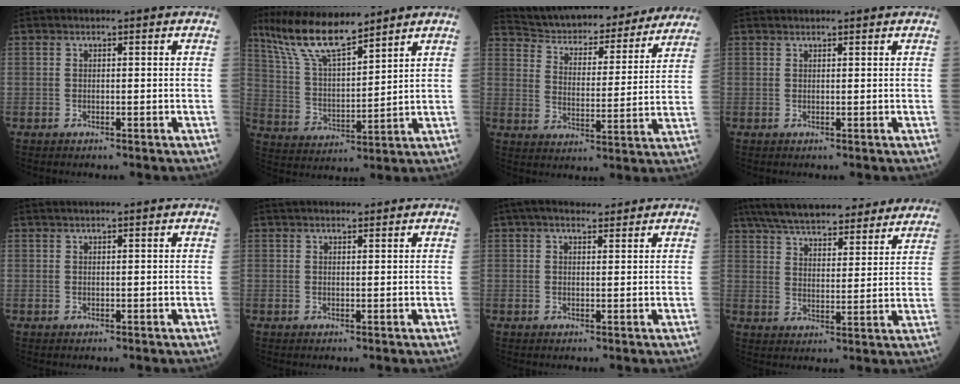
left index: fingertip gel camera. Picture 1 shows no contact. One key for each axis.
{"total": 11.9, "fx": 9.8, "fy": 2.1, "fz": 6.4, "tx": -0.125, "ty": 0.006, "tz": 0.191}
{"total": 24.0, "fx": 22.2, "fy": 5.8, "fz": 7.2, "tx": -0.111, "ty": -0.014, "tz": 0.299}
{"total": 3.3, "fx": 3.1, "fy": 0.4, "fz": 0.9, "tx": -0.004, "ty": 0.027, "tz": 0.041}
{"total": 4.5, "fx": 3.9, "fy": 0.2, "fz": 2.2, "tx": -0.021, "ty": 0.030, "tz": 0.057}
{"total": 5.6, "fx": 4.9, "fy": 1.4, "fz": 2.4, "tx": -0.023, "ty": 0.029, "tz": 0.075}
{"total": 5.7, "fx": 4.7, "fy": 1.7, "fz": 2.7, "tx": -0.035, "ty": 0.032, "tz": 0.076}
{"total": 26.6, "fx": 23.0, "fy": 6.3, "fz": 11.6, "tx": -0.187, "ty": 0.025, "tz": 0.311}